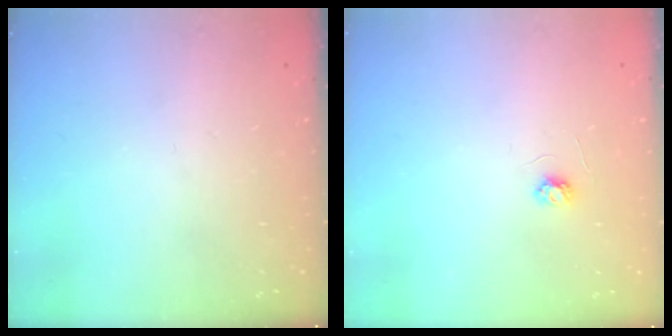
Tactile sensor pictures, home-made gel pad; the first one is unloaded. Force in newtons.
{"total": 3.1, "press": 3.1, "slide": 0.3}